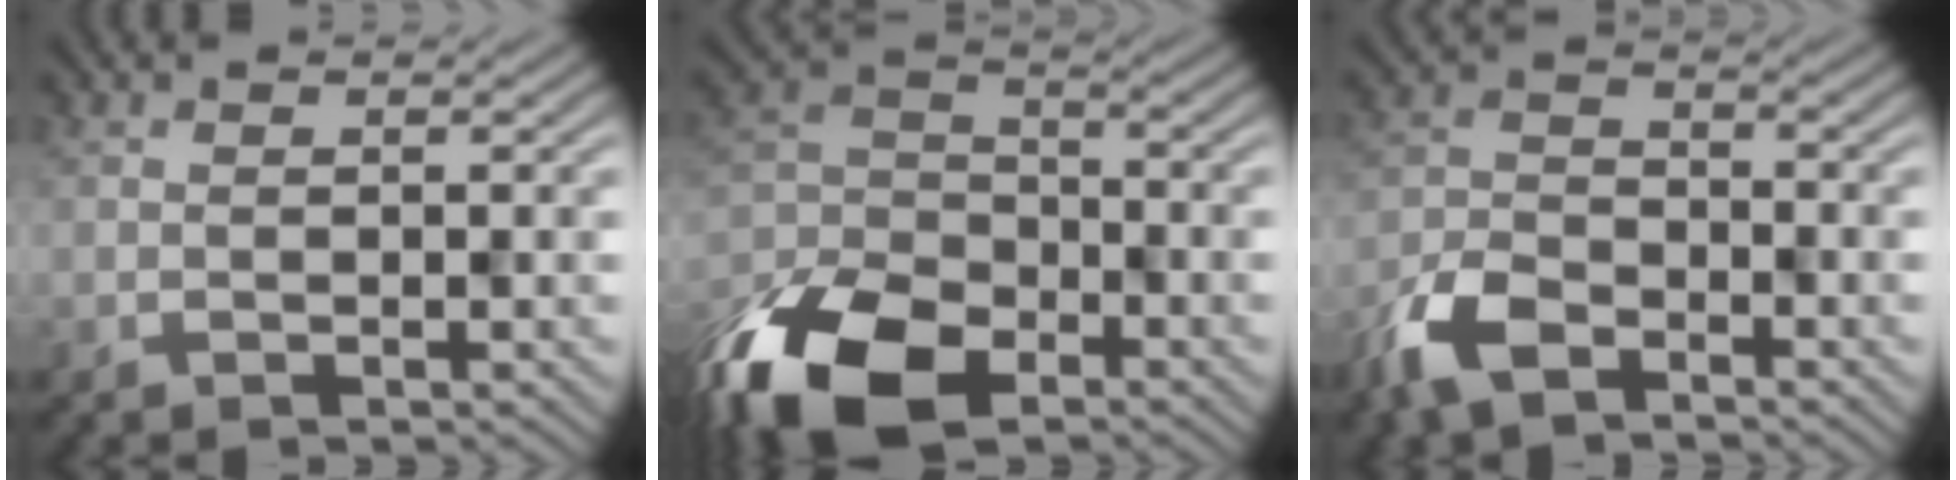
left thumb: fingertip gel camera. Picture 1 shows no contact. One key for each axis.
{"total": 13.1, "fx": -10.4, "fy": 5.7, "fz": 5.7, "tx": -0.144, "ty": -0.021, "tz": -0.180}
{"total": 6.2, "fx": -5.7, "fy": 1.9, "fz": 1.2, "tx": -0.034, "ty": -0.011, "tz": -0.100}